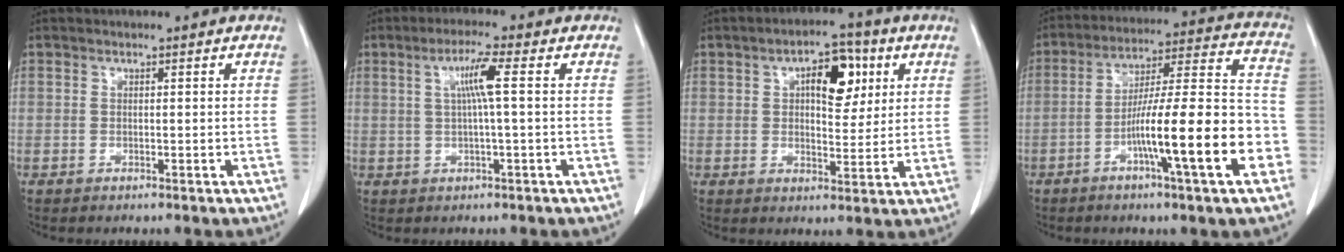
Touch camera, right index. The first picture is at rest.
{"total": 4.8, "force": [0.9, -0.6, 4.7], "torque": [-0.088, 0.007, 0.019]}
{"total": 8.6, "force": [3.1, 4.0, 7.0], "torque": [-0.098, 0.020, 0.045]}
{"total": 17.7, "force": [-6.3, 0.9, 16.5], "torque": [-0.250, 0.011, -0.100]}